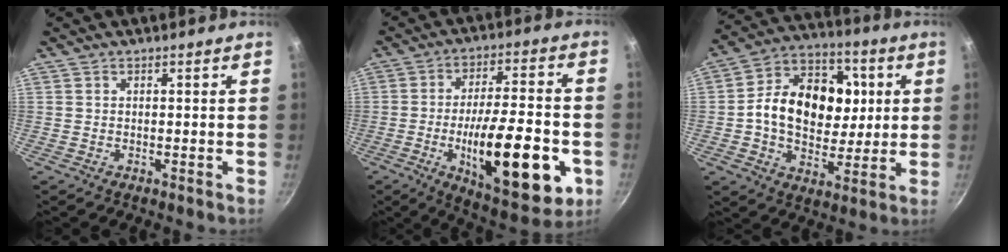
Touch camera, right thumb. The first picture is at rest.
{"total": 23.0, "force": [-6.4, 8.2, 20.4], "torque": [-0.283, 0.014, -0.088]}
{"total": 18.7, "force": [2.0, 14.0, 12.1], "torque": [-0.162, 0.015, 0.022]}